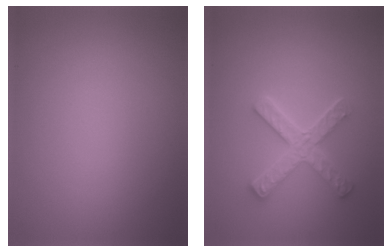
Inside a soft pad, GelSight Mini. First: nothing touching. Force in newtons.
{"total": 3.3, "press": 3.0, "slide": 1.3}